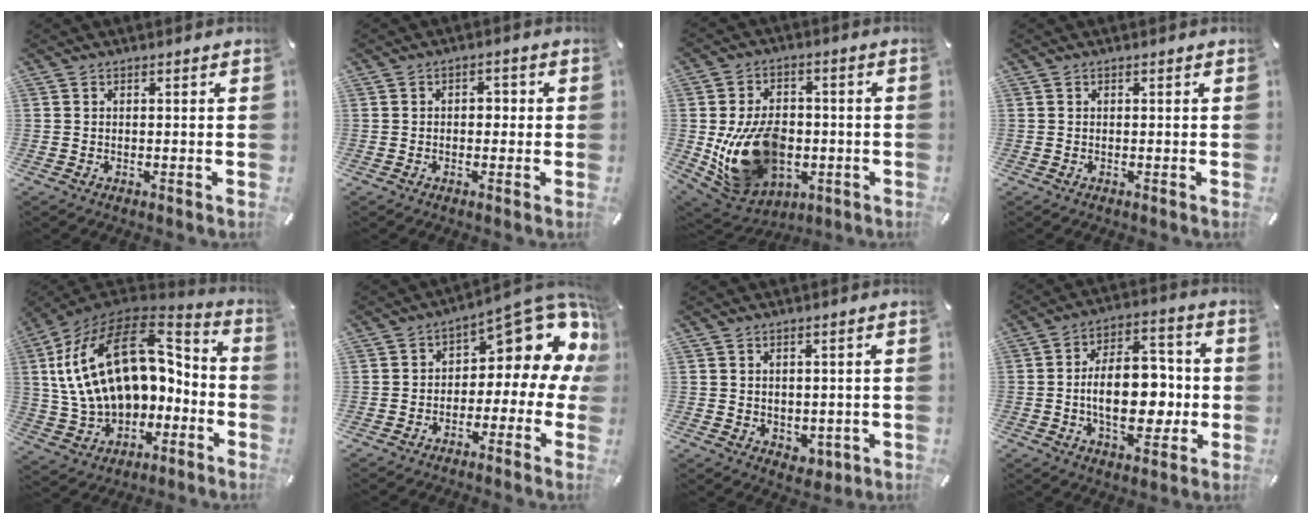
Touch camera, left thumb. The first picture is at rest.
{"total": 2.3, "force": [-0.7, 1.6, 1.5], "torque": [-0.021, 0.009, -0.019]}
{"total": 18.1, "force": [-2.6, 13.5, 11.7], "torque": [-0.228, -0.005, -0.037]}
{"total": 0.0}
{"total": 25.1, "force": [5.0, 16.4, 18.2], "torque": [-0.340, -0.019, 0.097]}
{"total": 11.1, "force": [6.7, 4.9, 7.4], "torque": [-0.092, -0.067, 0.107]}
{"total": 3.0, "force": [1.1, 2.7, 0.5], "torque": [0.003, -0.006, 0.020]}
{"total": 15.8, "force": [-1.8, 9.5, 12.4], "torque": [-0.194, 0.007, -0.031]}